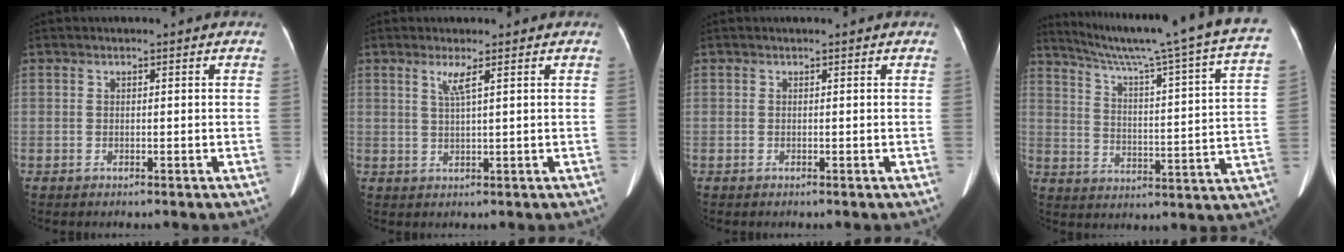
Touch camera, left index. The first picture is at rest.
{"total": 2.5, "force": [1.3, -0.3, 2.1], "torque": [-0.048, -0.004, 0.028]}
{"total": 0.0}
{"total": 26.2, "force": [21.6, -0.5, 14.9], "torque": [-0.229, -0.043, 0.284]}